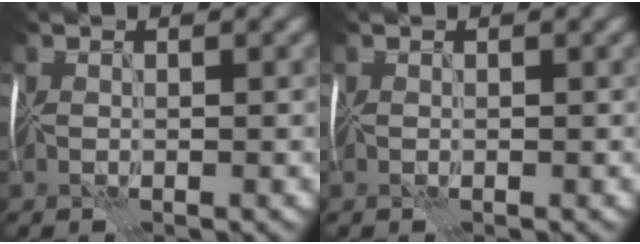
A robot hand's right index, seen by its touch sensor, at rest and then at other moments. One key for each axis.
{"total": 0.0}